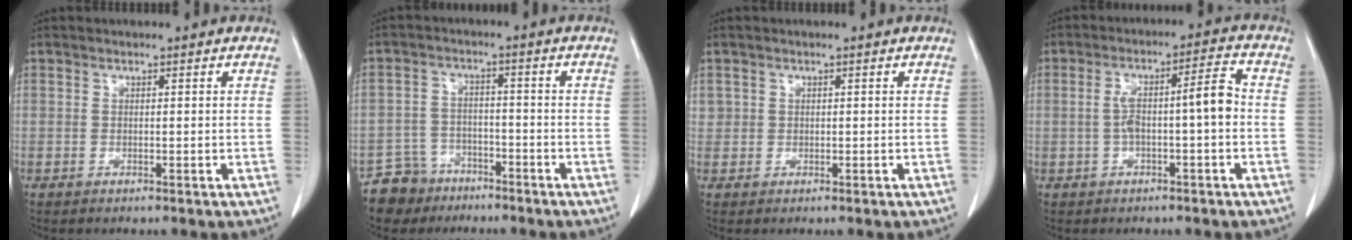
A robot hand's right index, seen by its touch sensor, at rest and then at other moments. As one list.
[{"total": 6.1, "force": [-4.6, 4.1, -0.2], "torque": [0.005, 0.003, -0.082]}, {"total": 1.4, "force": [0.4, 1.3, 0.2], "torque": [0.008, 0.008, 0.006]}, {"total": 7.2, "force": [-0.8, 0.9, 7.1], "torque": [-0.127, 0.031, -0.010]}]